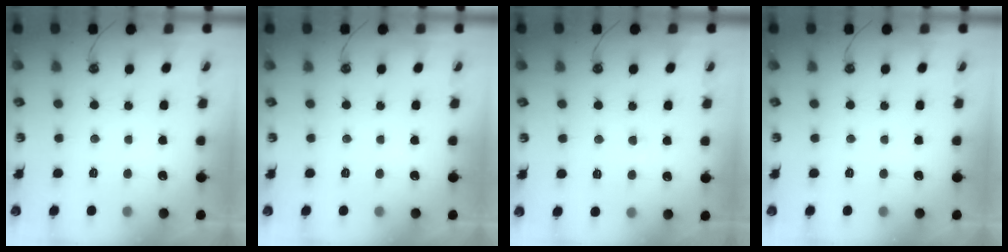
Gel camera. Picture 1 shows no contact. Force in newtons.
{"total": 0.0}
{"total": 1.9, "press": 1.9, "slide": 0.4}
{"total": 0.0}